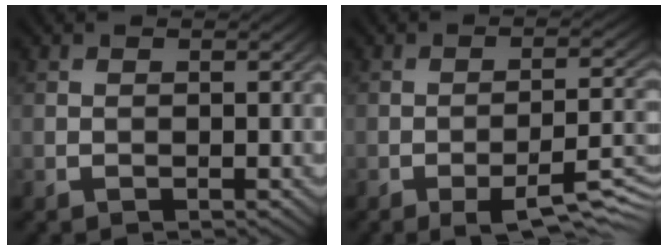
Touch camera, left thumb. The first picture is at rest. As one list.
[{"total": 7.7, "force": [-4.4, 1.8, 6.0], "torque": [-0.092, 0.003, -0.060]}]